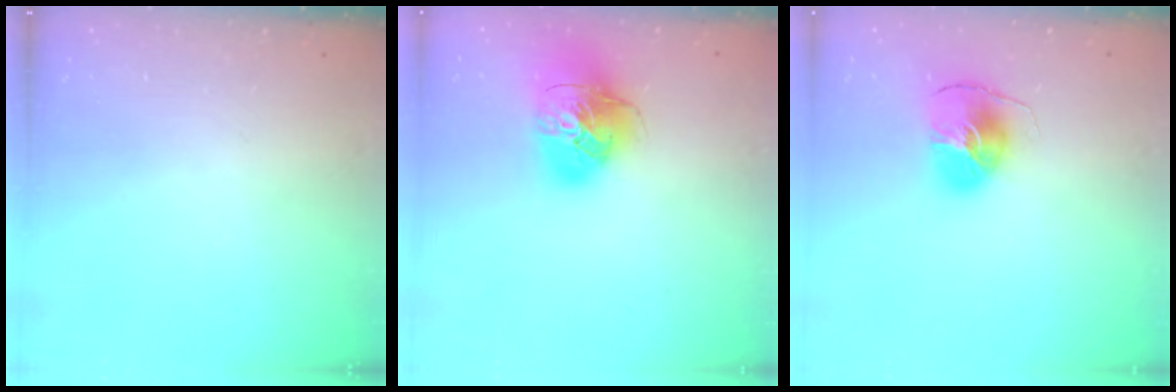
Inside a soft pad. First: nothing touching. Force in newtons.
{"total": 17.1, "press": 17.0, "slide": 2.5}
{"total": 8.3, "press": 8.2, "slide": 0.9}